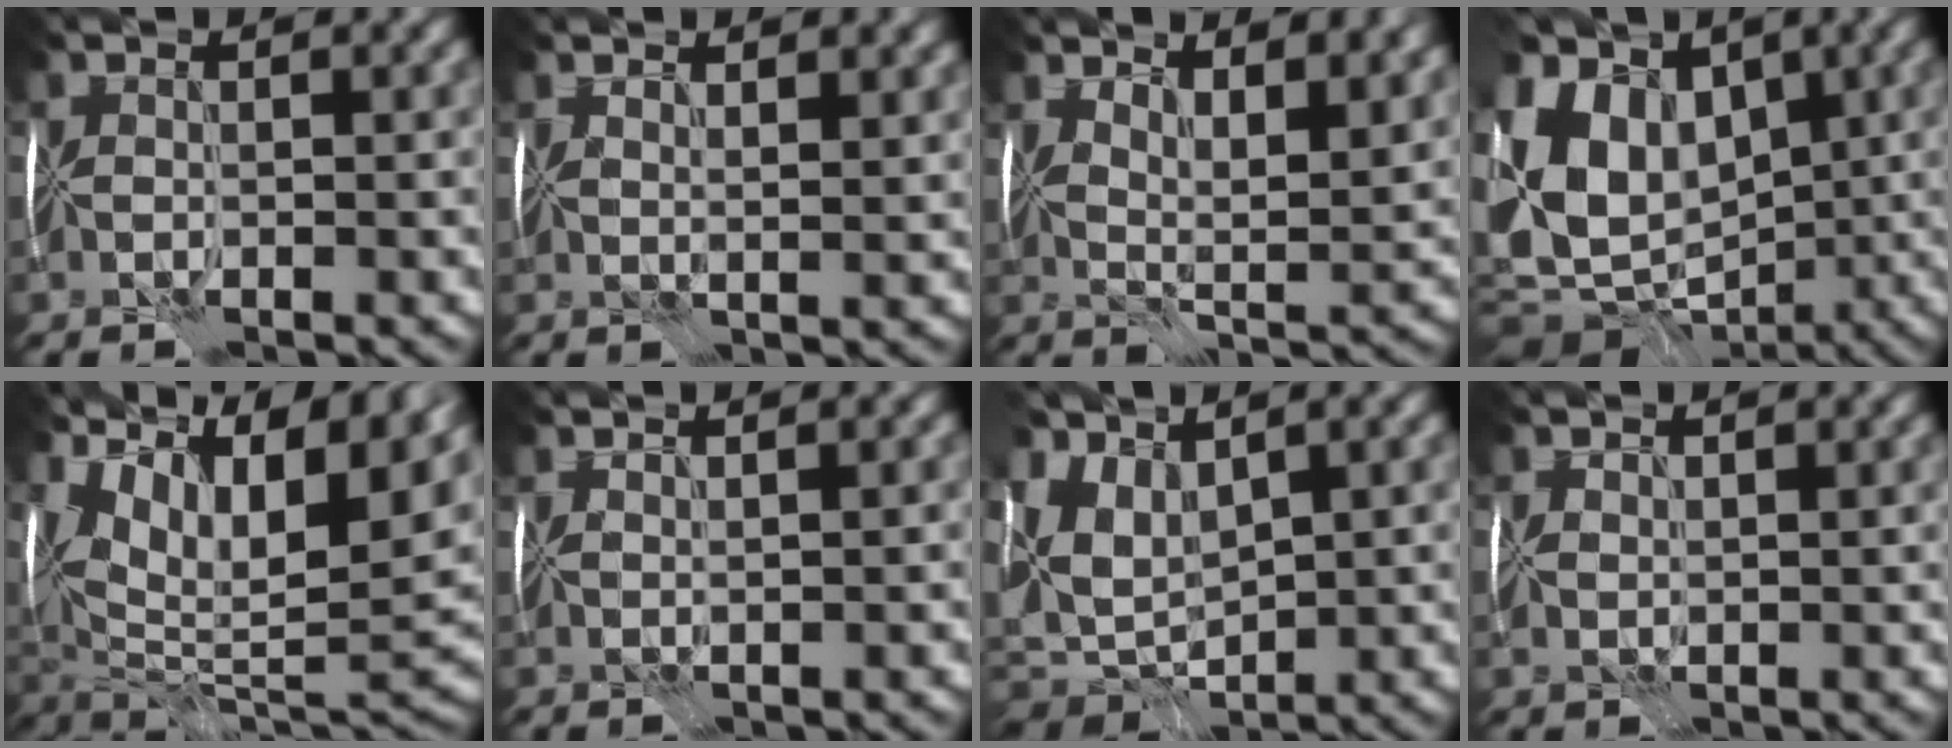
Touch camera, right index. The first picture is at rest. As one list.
[{"total": 2.1, "force": [1.9, 0.0, 0.9], "torque": [-0.008, 0.003, 0.025]}, {"total": 7.5, "force": [5.0, 2.5, 5.0], "torque": [-0.070, 0.001, 0.079]}, {"total": 12.0, "force": [1.2, 9.7, 7.0], "torque": [-0.144, 0.003, 0.031]}, {"total": 18.2, "force": [9.3, 8.6, 13.1], "torque": [-0.166, 0.051, 0.168]}, {"total": 1.2, "force": [1.1, -0.2, 0.4], "torque": [-0.008, -0.001, 0.020]}, {"total": 4.9, "force": [2.1, 3.1, 3.2], "torque": [-0.067, -0.003, 0.040]}, {"total": 1.9, "force": [1.4, 1.3, 0.5], "torque": [-0.011, 0.012, 0.021]}]